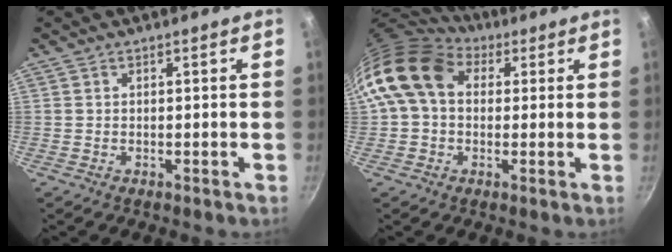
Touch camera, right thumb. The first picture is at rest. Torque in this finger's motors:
{"motor_torque": [0.88, 0.95, 0.97, -0.90, 0.20]}